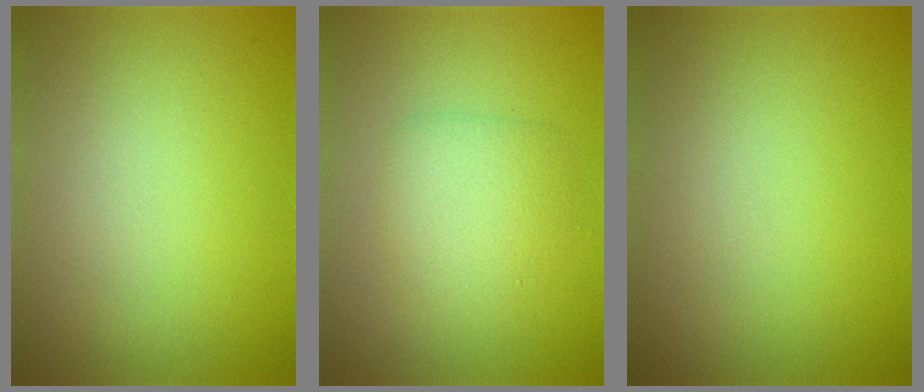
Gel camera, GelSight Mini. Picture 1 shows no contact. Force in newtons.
{"total": 2.8, "press": 2.8, "slide": 0.1}
{"total": 0.0}